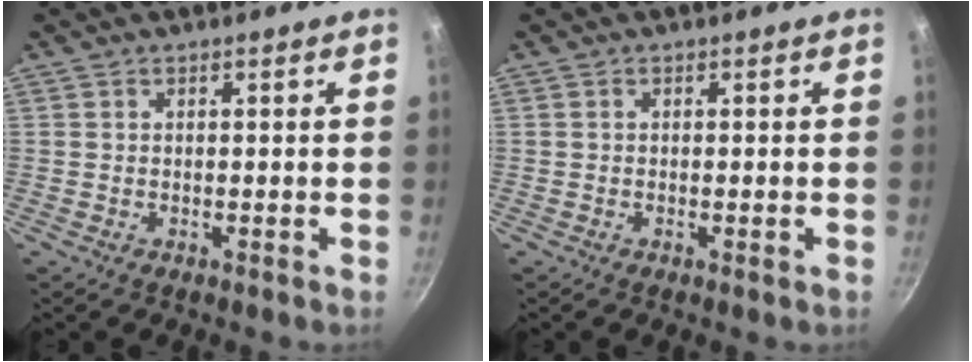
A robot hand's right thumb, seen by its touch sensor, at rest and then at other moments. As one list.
[{"total": 0.6, "force": [-0.3, 0.0, 0.5], "torque": [-0.009, 0.000, -0.007]}]